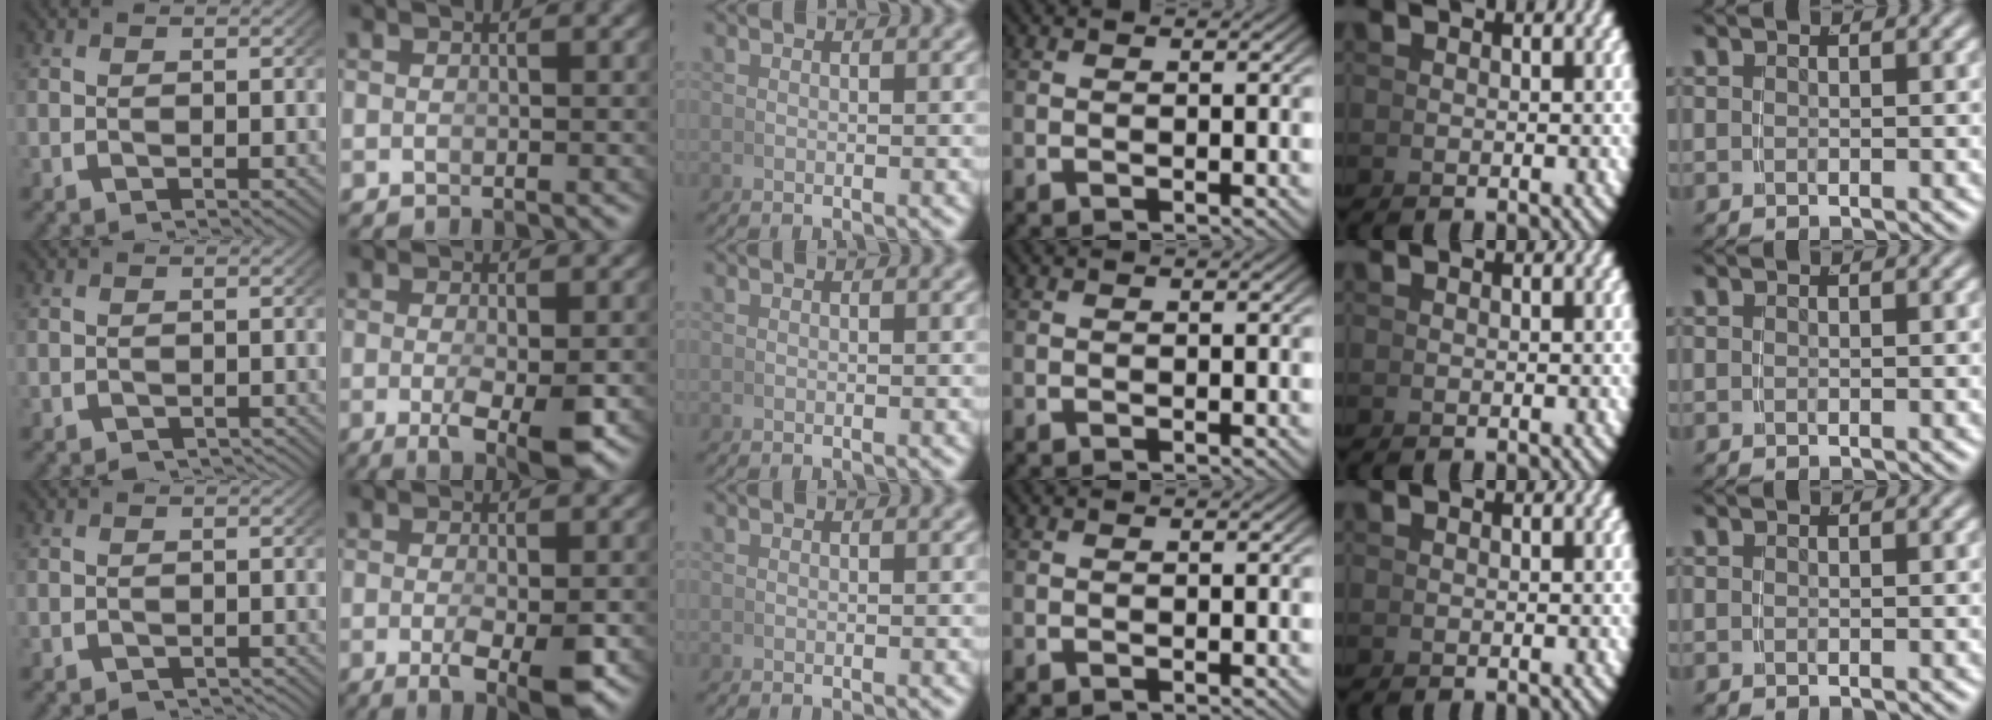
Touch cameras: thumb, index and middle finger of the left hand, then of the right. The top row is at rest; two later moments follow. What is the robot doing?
{"motion": "grasp_and_lifting", "object": "pen"}